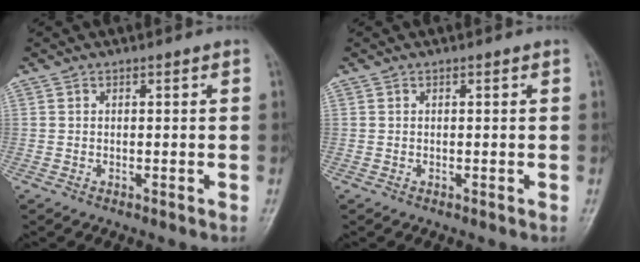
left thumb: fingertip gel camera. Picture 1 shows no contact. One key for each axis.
{"total": 0.0}